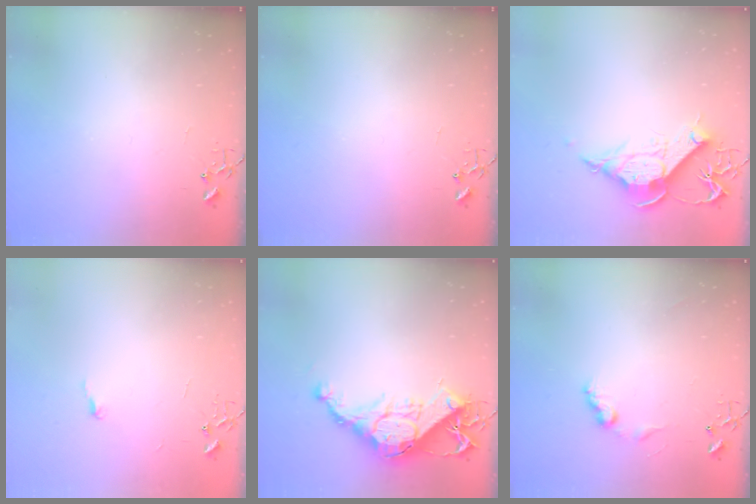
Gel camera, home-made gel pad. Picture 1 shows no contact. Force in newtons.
{"total": 0.0}
{"total": 12.5, "press": 12.4, "slide": 1.5}
{"total": 3.7, "press": 3.7, "slide": 0.3}
{"total": 15.7, "press": 15.7, "slide": 1.1}
{"total": 7.9, "press": 7.9, "slide": 0.5}